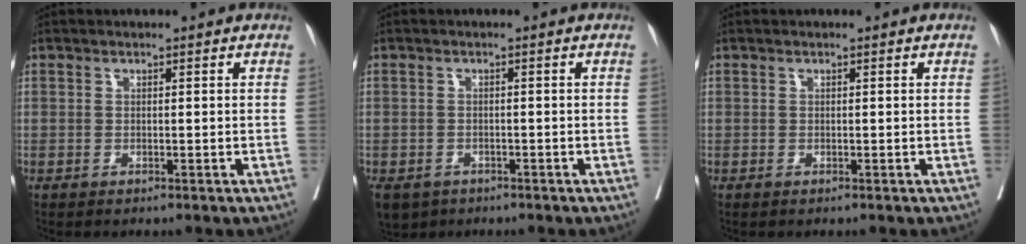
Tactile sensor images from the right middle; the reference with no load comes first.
{"total": 6.2, "force": [-3.9, 4.5, 1.8], "torque": [-0.039, -0.004, -0.060]}
{"total": 0.0}